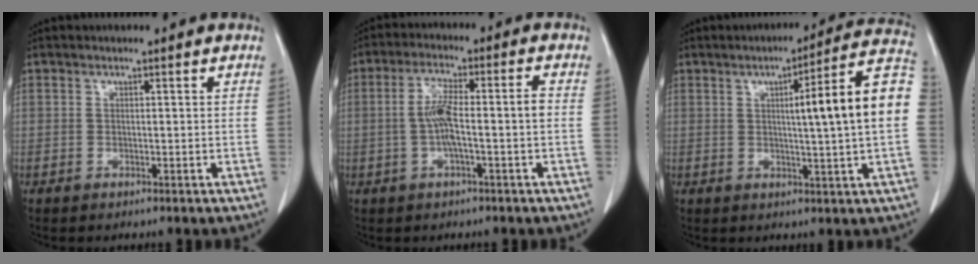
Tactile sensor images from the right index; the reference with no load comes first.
{"total": 7.1, "force": [-1.0, 0.6, 7.0], "torque": [-0.141, 0.019, -0.017]}
{"total": 14.0, "force": [1.1, -0.6, 14.0], "torque": [-0.191, 0.020, 0.011]}